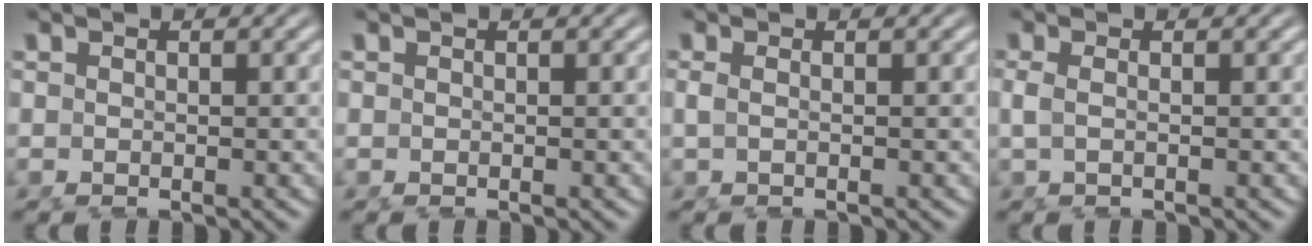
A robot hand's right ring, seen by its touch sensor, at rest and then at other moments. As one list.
[{"total": 0.0}, {"total": 1.0, "force": [-0.2, -0.4, 0.9], "torque": [-0.023, -0.009, 0.003]}, {"total": 1.3, "force": [-0.2, -0.1, 1.3], "torque": [-0.036, -0.010, 0.004]}]